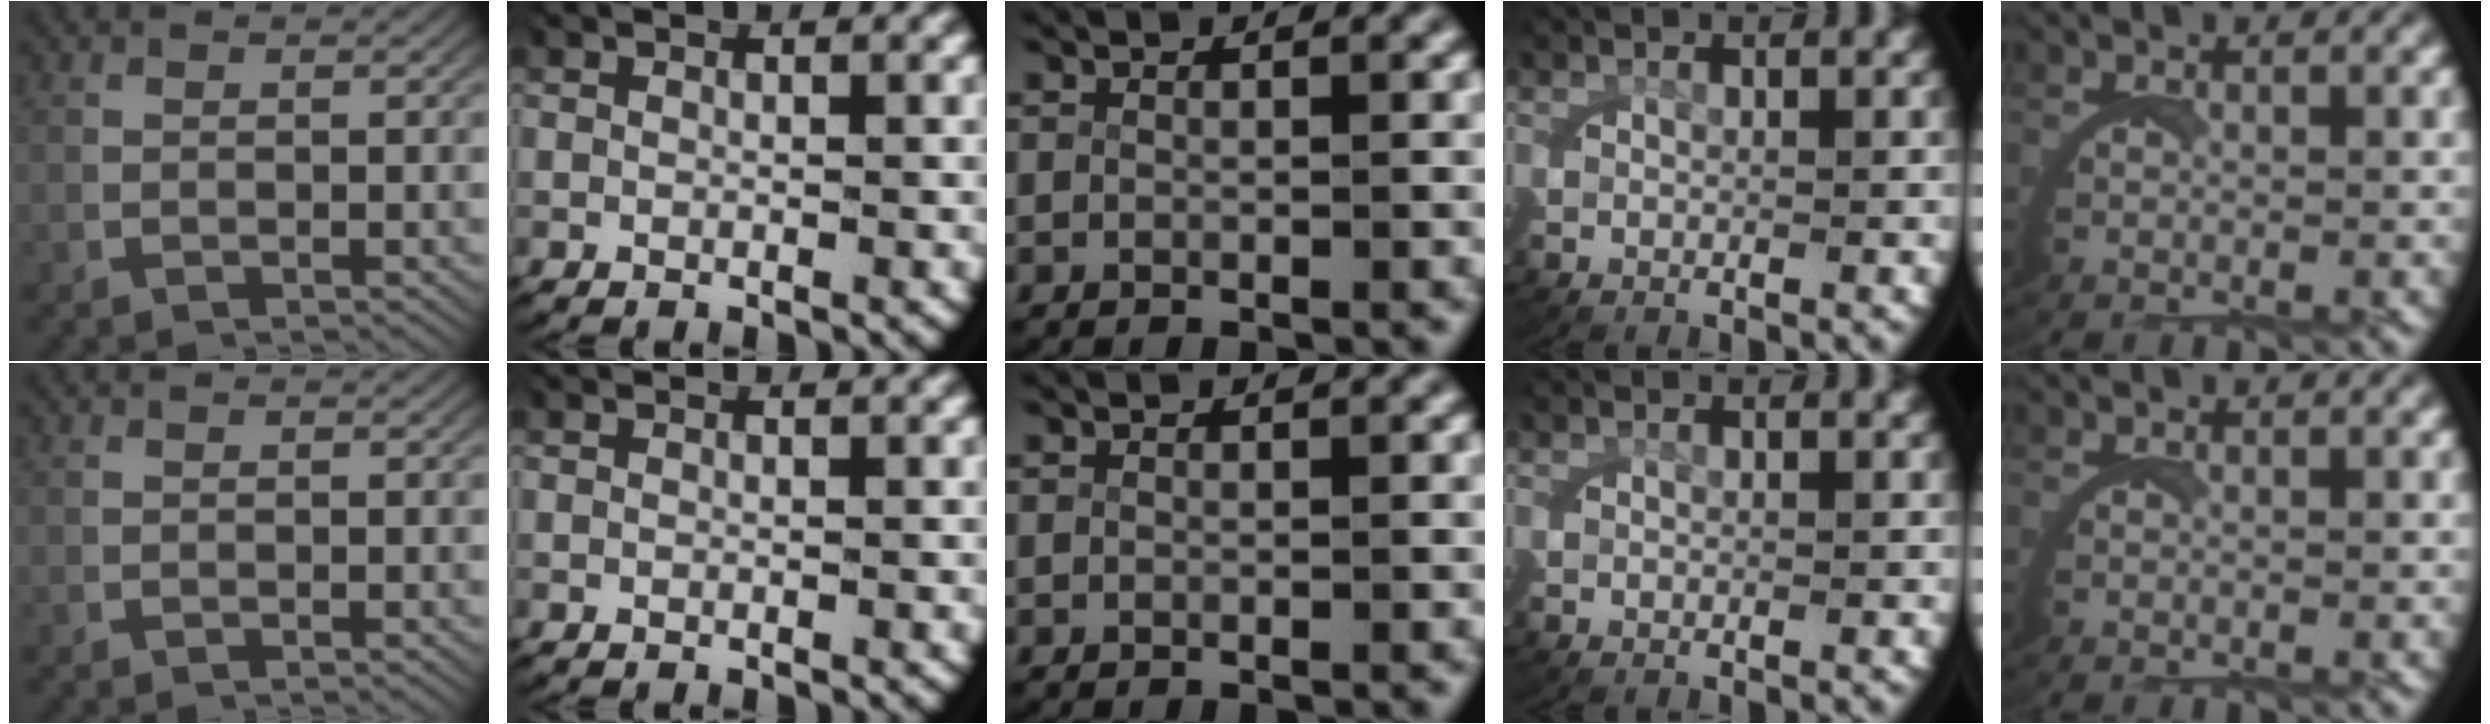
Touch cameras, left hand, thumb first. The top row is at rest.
{}